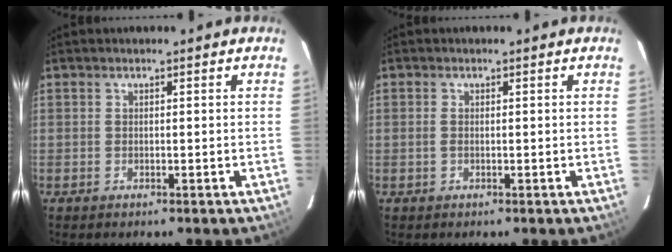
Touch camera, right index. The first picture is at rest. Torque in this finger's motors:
{"motor_torque": [-0.45, 0.09, -0.11, -0.01]}